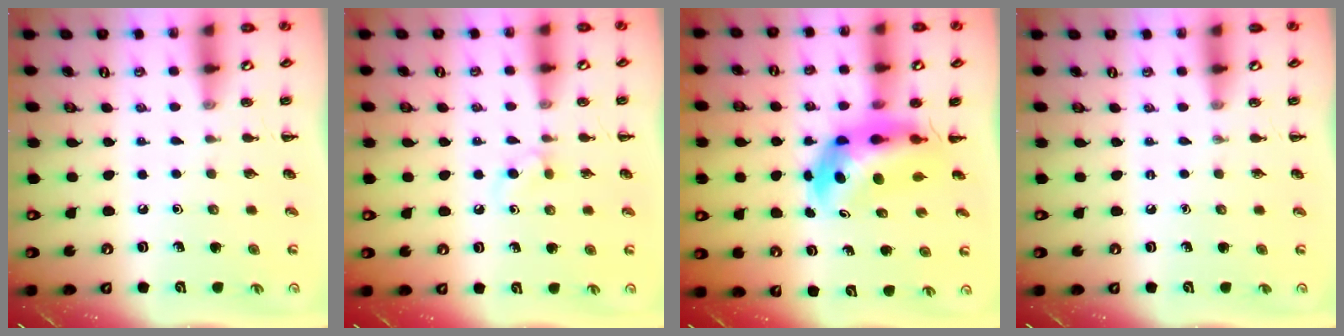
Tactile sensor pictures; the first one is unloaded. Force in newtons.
{"total": 2.9, "press": 2.6, "slide": 1.3}
{"total": 6.8, "press": 6.4, "slide": 2.1}
{"total": 0.0}